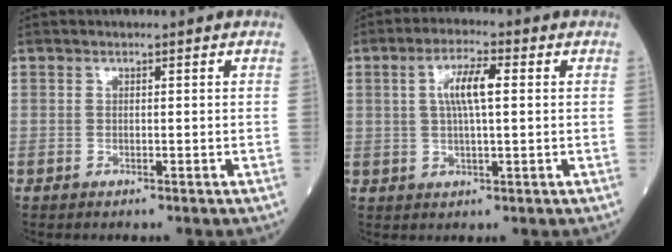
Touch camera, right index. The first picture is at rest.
{"total": 6.1, "force": [1.2, 1.1, 5.8], "torque": [-0.114, 0.011, 0.023]}